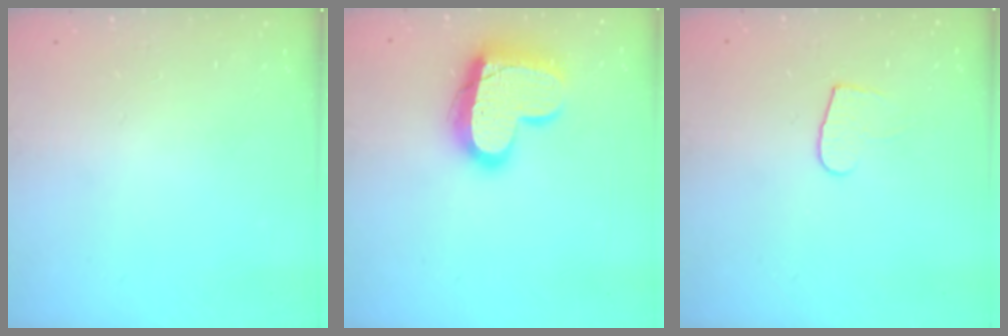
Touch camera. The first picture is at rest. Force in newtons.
{"total": 17.2, "press": 17.2, "slide": 1.3}
{"total": 6.0, "press": 6.0, "slide": 0.5}